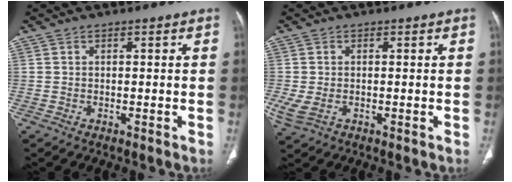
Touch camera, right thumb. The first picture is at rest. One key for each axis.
{"total": 3.5, "fx": -0.7, "fy": 2.1, "fz": 2.8, "tx": -0.080, "ty": -0.001, "tz": -0.006}